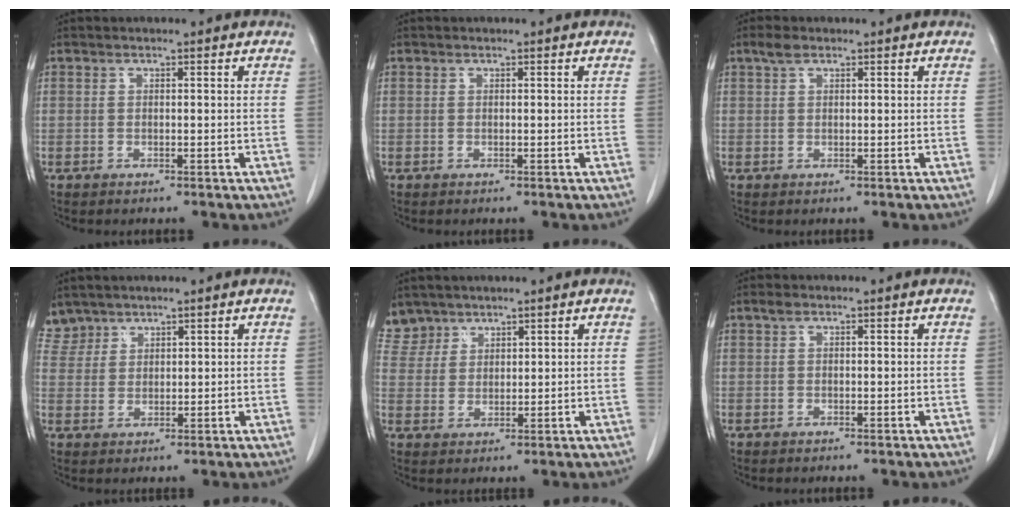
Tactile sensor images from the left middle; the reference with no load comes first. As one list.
[{"total": 0.0}, {"total": 1.7, "force": [1.2, 0.7, 1.0], "torque": [-0.024, 0.011, 0.022]}, {"total": 4.0, "force": [3.5, 1.9, -0.5], "torque": [0.015, 0.009, 0.073]}, {"total": 5.5, "force": [4.6, 3.0, -0.3], "torque": [0.013, 0.006, 0.095]}, {"total": 0.7, "force": [0.5, 0.3, 0.4], "torque": [-0.010, 0.011, 0.009]}]